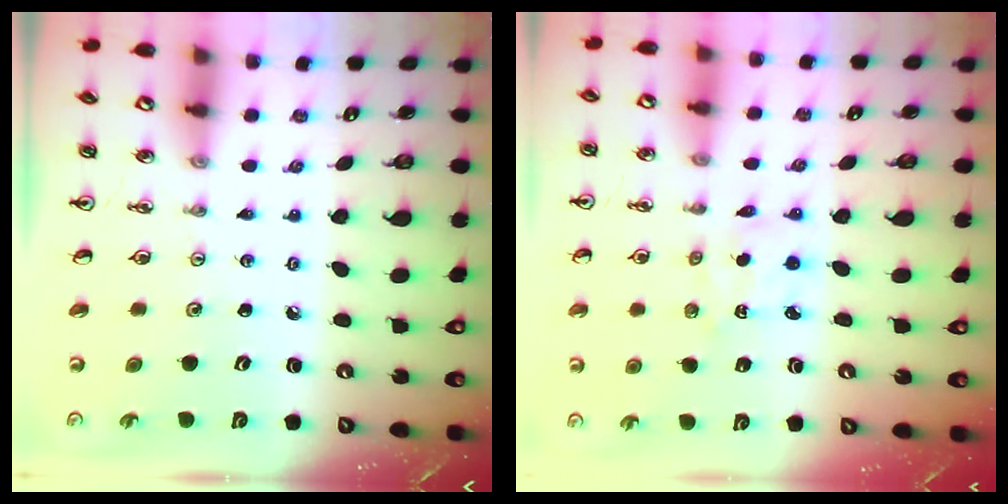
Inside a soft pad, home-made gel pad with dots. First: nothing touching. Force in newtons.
{"total": 2.0, "press": 1.9, "slide": 0.6}